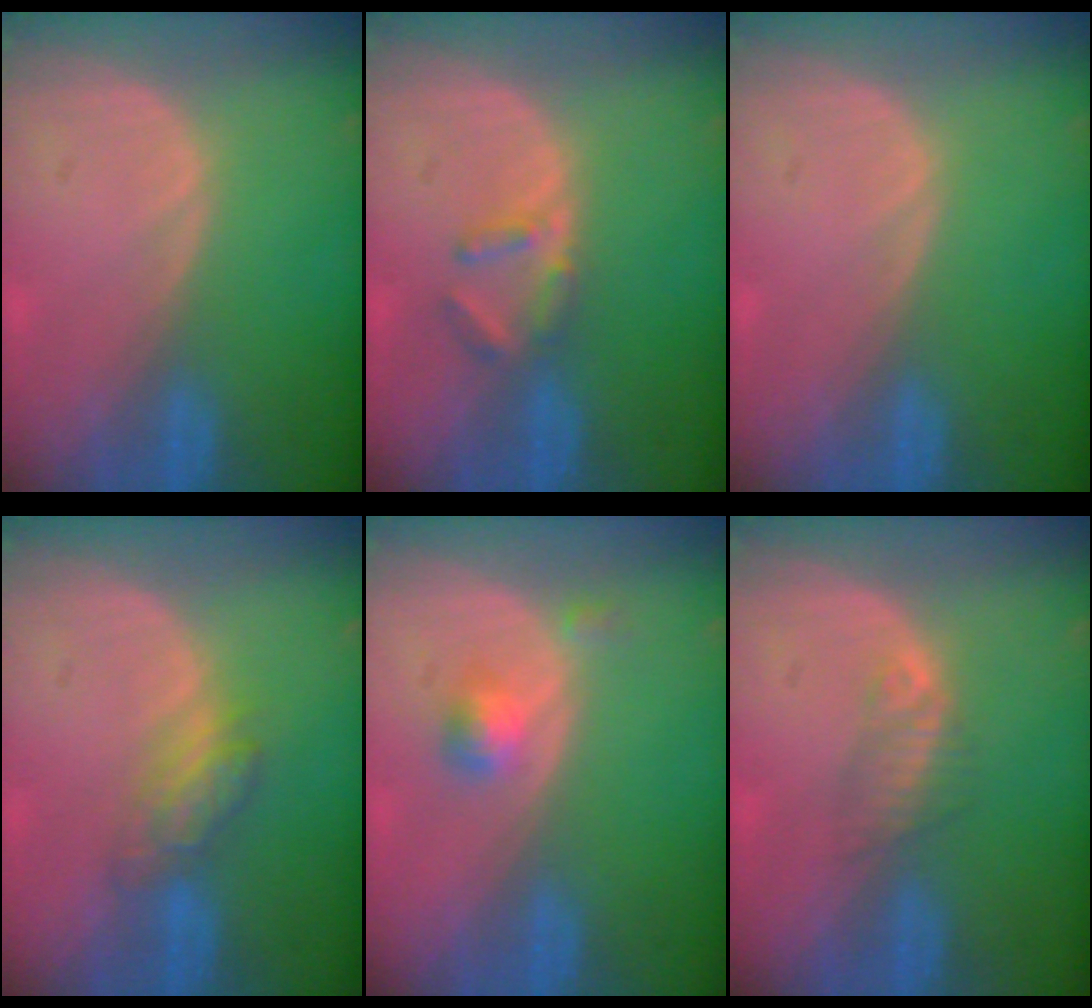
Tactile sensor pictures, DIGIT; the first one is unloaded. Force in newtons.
{"total": 3.0, "press": 3.0, "slide": 0.4}
{"total": 0.0}
{"total": 4.6, "press": 4.4, "slide": 1.4}
{"total": 2.6, "press": 2.4, "slide": 1.1}
{"total": 2.3, "press": 2.1, "slide": 0.8}